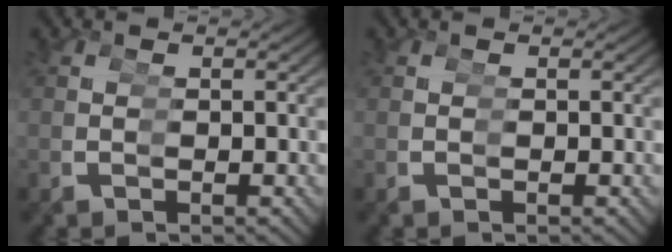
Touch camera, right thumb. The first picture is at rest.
{"total": 0.0}